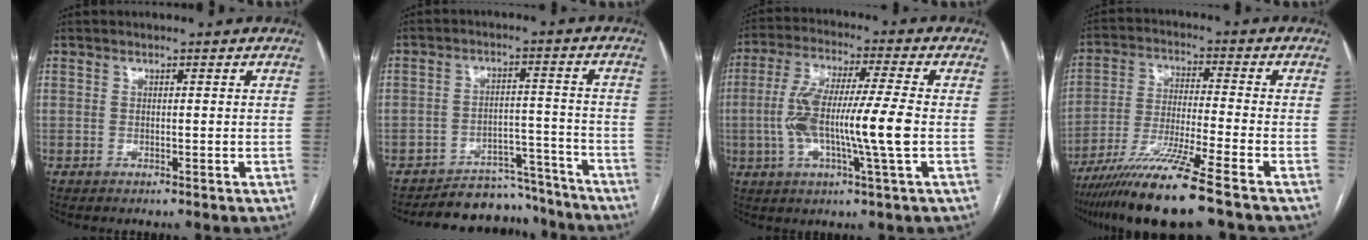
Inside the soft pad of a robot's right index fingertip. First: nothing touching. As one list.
[{"total": 10.7, "force": [-10.0, 3.8, -0.6], "torque": [0.036, 0.042, -0.139]}, {"total": 13.0, "force": [-1.5, 0.4, 12.9], "torque": [-0.253, 0.007, -0.034]}, {"total": 12.8, "force": [-9.3, -1.3, 8.8], "torque": [-0.166, -0.039, -0.166]}]